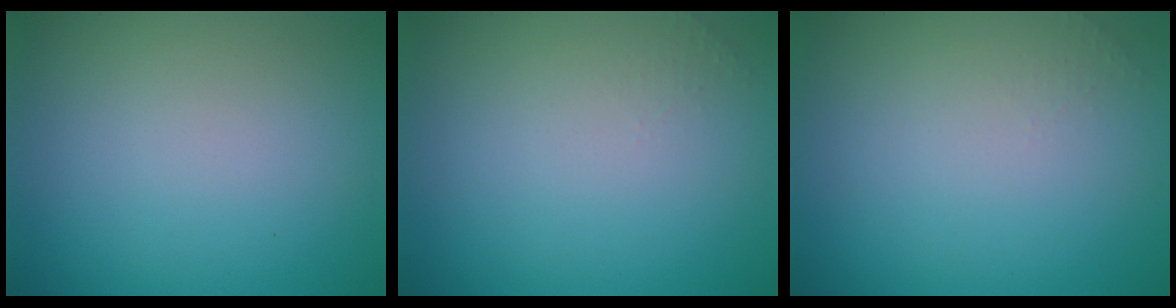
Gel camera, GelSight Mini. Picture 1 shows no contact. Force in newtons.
{"total": 0.7, "press": 0.7, "slide": 0.1}
{"total": 0.7, "press": 0.7, "slide": 0.1}